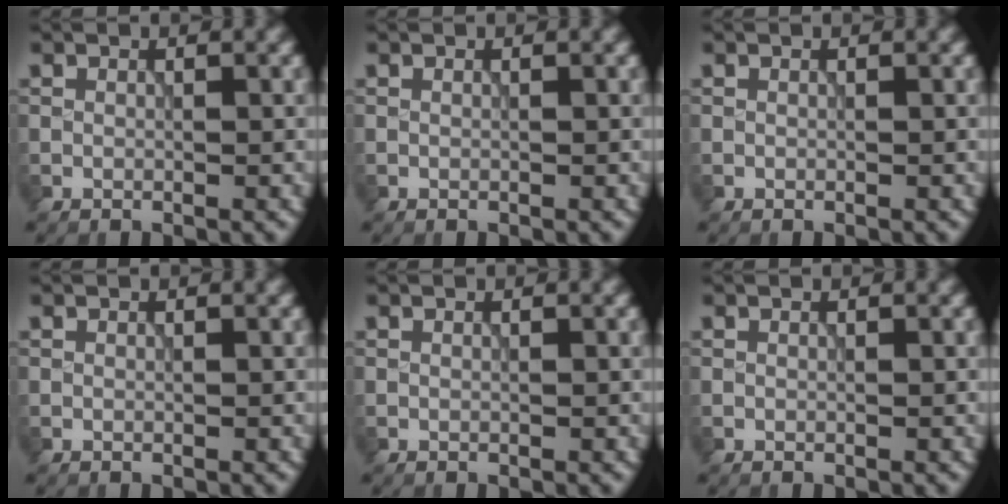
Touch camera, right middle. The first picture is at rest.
{"total": 0.0}
{"total": 0.0}
{"total": 0.0}
{"total": 0.0}
{"total": 0.0}